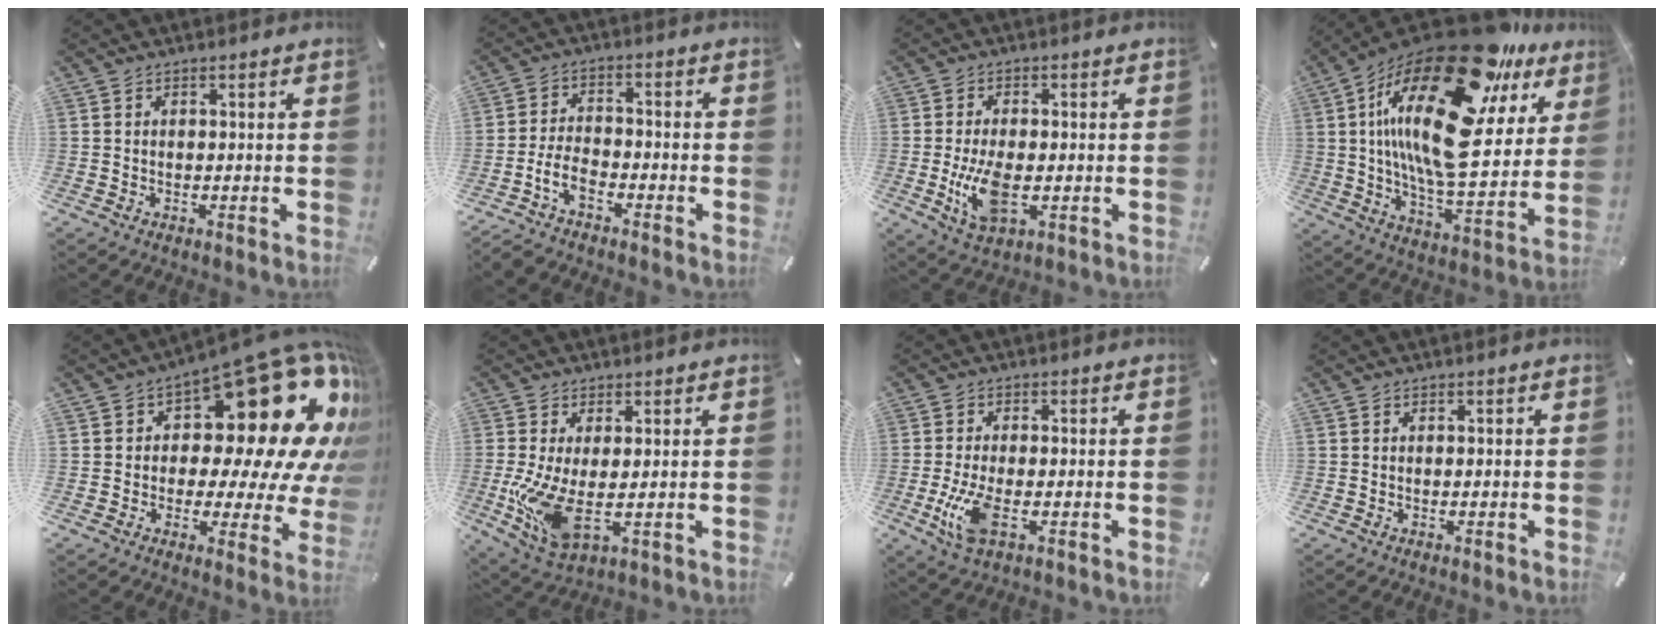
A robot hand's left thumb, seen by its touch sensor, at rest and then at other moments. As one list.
[{"total": 6.2, "force": [-3.9, 2.9, 3.9], "torque": [-0.096, 0.009, -0.078]}, {"total": 9.5, "force": [-1.4, 4.8, 8.1], "torque": [-0.178, -0.018, -0.026]}, {"total": 30.9, "force": [13.4, 12.2, 25.0], "torque": [-0.480, -0.093, 0.222]}, {"total": 26.2, "force": [10.7, 12.7, 20.3], "torque": [-0.274, -0.099, 0.183]}, {"total": 10.8, "force": [0.2, 4.4, 9.9], "torque": [-0.212, -0.026, 0.009]}, {"total": 8.1, "force": [-1.7, 3.0, 7.3], "torque": [-0.172, -0.021, -0.032]}, {"total": 0.0}]